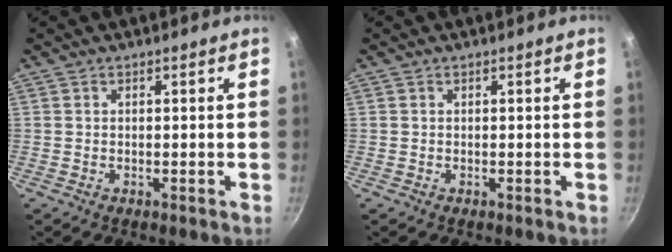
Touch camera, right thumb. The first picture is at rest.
{"total": 0.0}